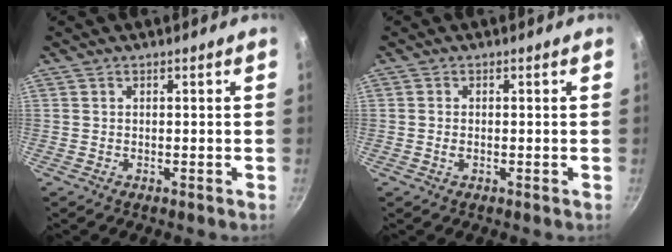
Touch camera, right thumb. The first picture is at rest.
{"total": 1.1, "force": [-0.2, 0.6, 0.8], "torque": [-0.019, 0.002, -0.006]}